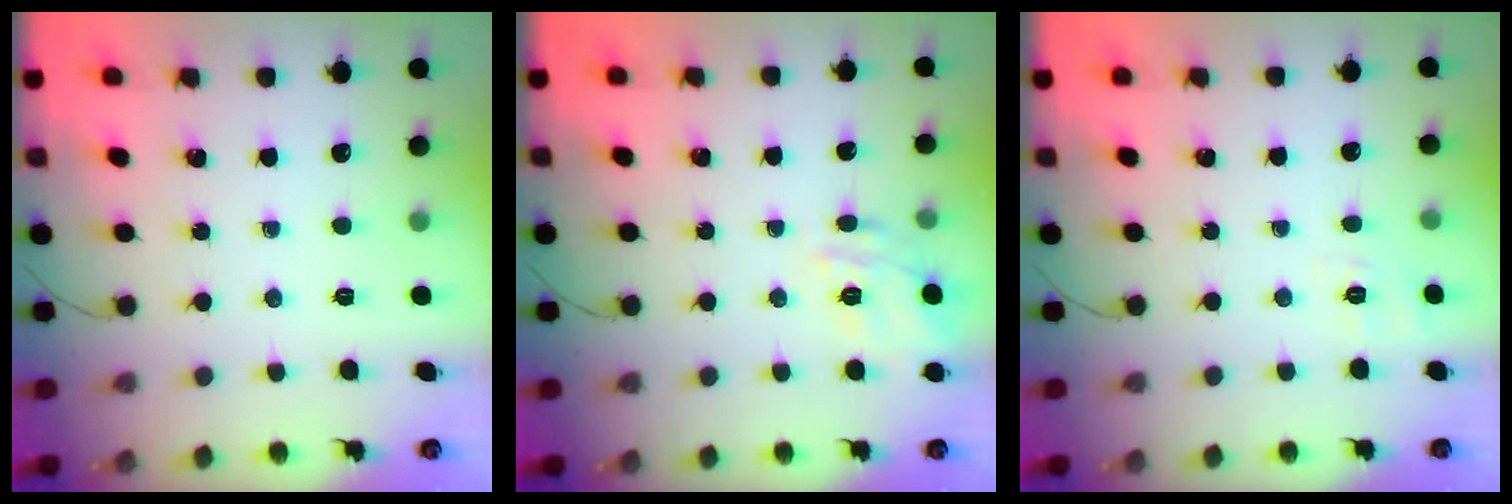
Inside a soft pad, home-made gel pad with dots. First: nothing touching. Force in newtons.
{"total": 11.9, "press": 11.9, "slide": 0.7}
{"total": 2.2, "press": 0.7, "slide": 2.1}